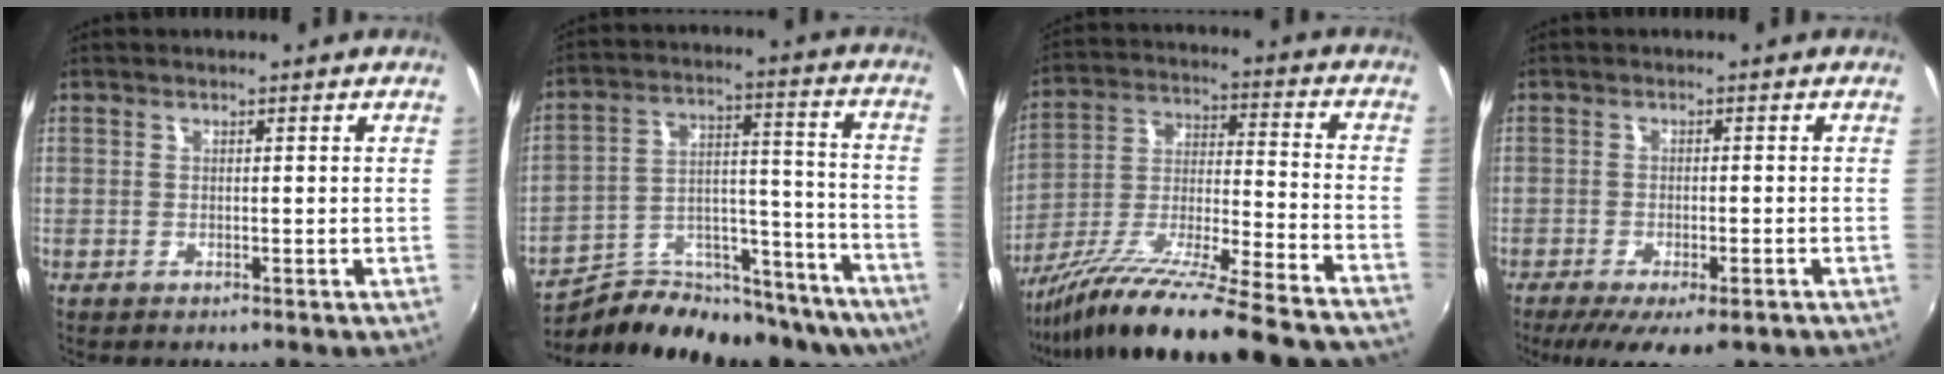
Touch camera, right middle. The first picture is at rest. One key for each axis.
{"total": 23.3, "fx": -19.2, "fy": 8.5, "fz": 10.1, "tx": -0.151, "ty": 0.018, "tz": -0.273}
{"total": 29.8, "fx": -25.6, "fy": 0.7, "fz": 15.3, "tx": -0.244, "ty": -0.074, "tz": -0.391}
{"total": 10.0, "fx": -6.7, "fy": 3.3, "fz": 6.6, "tx": -0.135, "ty": -0.036, "tz": -0.102}